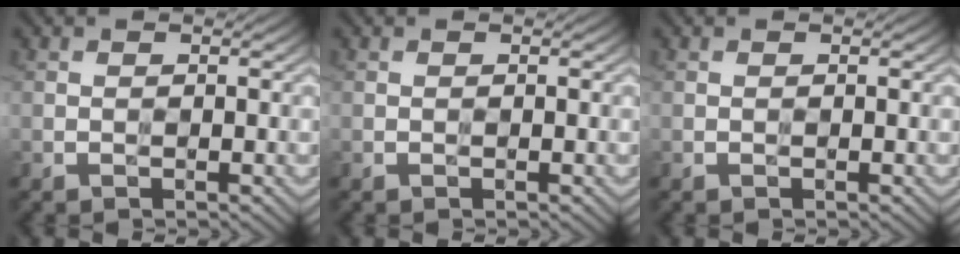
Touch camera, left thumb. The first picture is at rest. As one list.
[{"total": 0.0}, {"total": 0.0}]